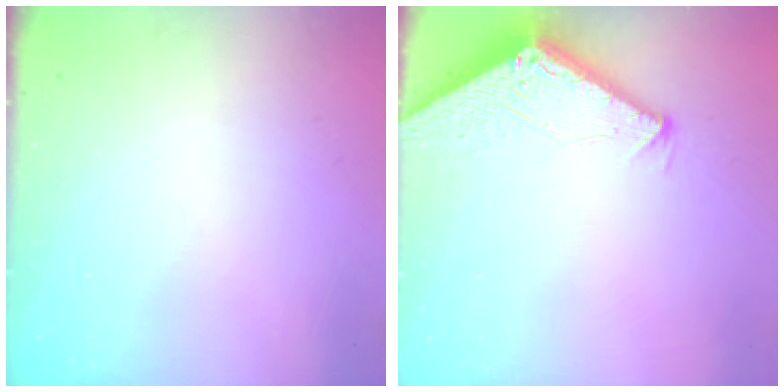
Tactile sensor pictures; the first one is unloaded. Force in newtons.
{"total": 2.8, "press": 2.8, "slide": 0.2}